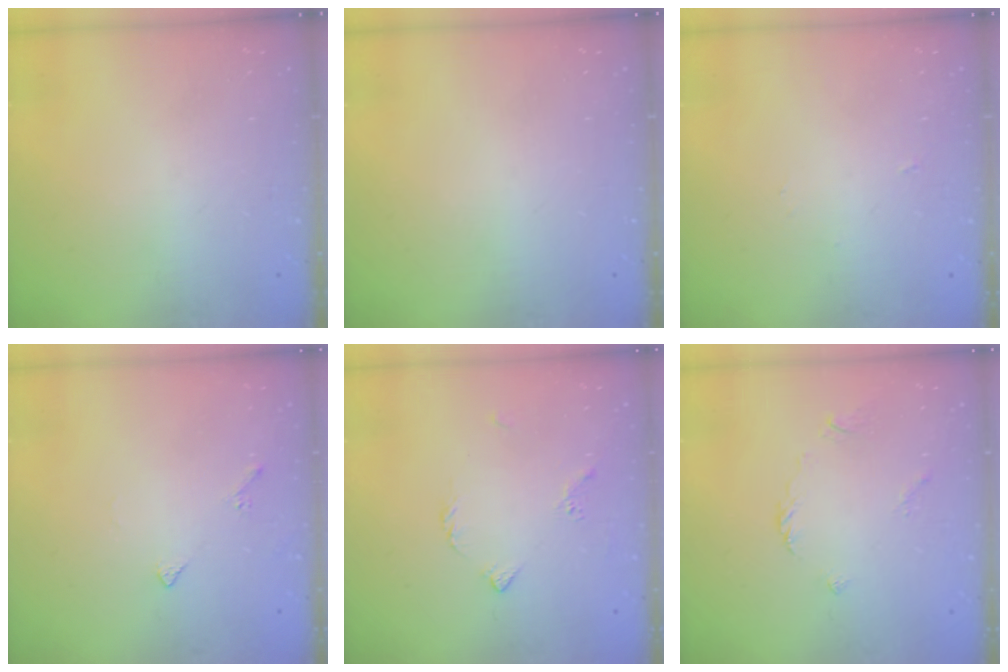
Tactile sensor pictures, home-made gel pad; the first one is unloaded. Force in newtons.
{"total": 0.0}
{"total": 2.5, "press": 2.5, "slide": 0.2}
{"total": 3.3, "press": 3.2, "slide": 0.7}
{"total": 3.5, "press": 3.4, "slide": 0.8}
{"total": 2.2, "press": 2.2, "slide": 0.6}